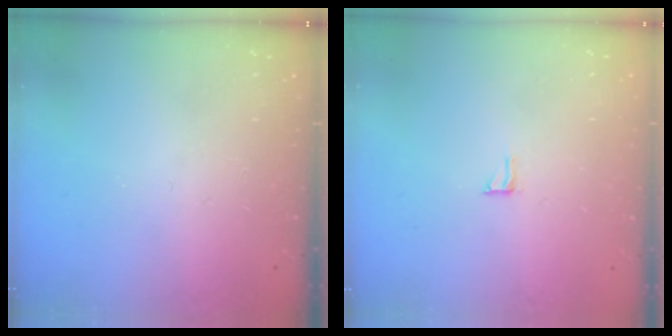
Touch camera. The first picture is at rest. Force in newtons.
{"total": 4.2, "press": 4.2, "slide": 0.4}